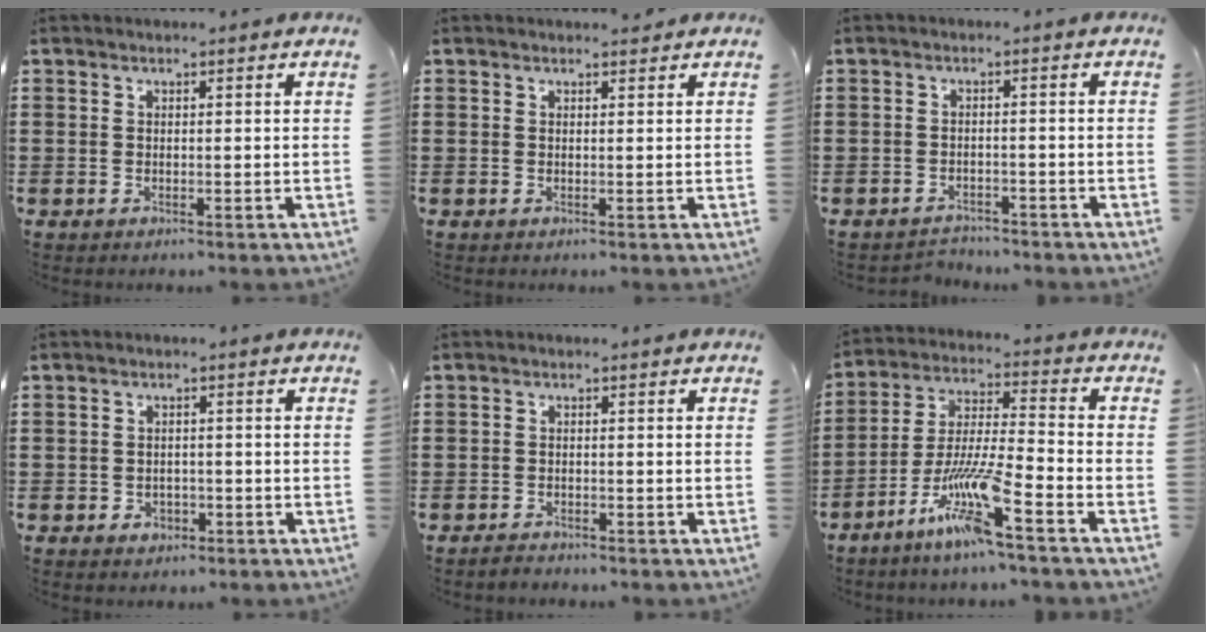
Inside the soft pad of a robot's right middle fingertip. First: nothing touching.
{"total": 0.7, "force": [0.6, 0.3, 0.1], "torque": [0.005, -0.003, 0.009]}
{"total": 2.1, "force": [-2.0, 0.4, -0.1], "torque": [-0.006, 0.000, -0.046]}
{"total": 1.5, "force": [-0.8, 1.2, 0.5], "torque": [-0.014, 0.002, -0.019]}
{"total": 1.3, "force": [-1.3, 0.3, 0.0], "torque": [-0.003, 0.004, -0.028]}
{"total": 11.1, "force": [-7.0, 0.6, 8.5], "torque": [-0.187, -0.014, -0.142]}